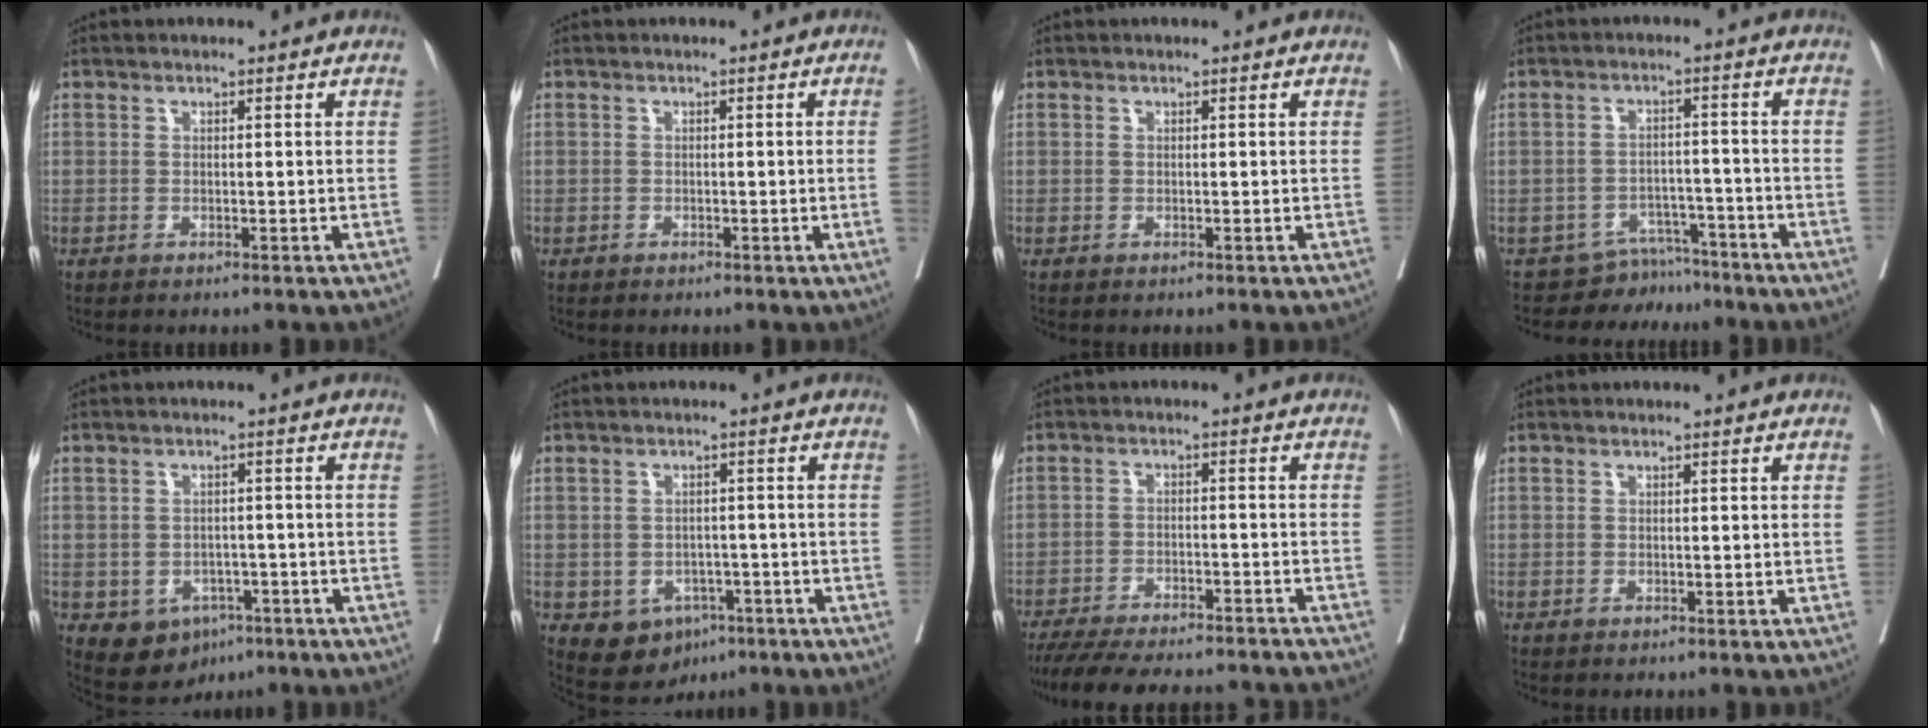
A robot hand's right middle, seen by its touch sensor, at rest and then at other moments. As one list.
[{"total": 1.2, "force": [-0.2, -0.3, 1.1], "torque": [-0.021, 0.000, -0.003]}, {"total": 0.0}, {"total": 5.7, "force": [-5.2, 2.1, -1.1], "torque": [0.020, 0.031, -0.076]}, {"total": 6.2, "force": [-3.1, 4.6, 2.8], "torque": [-0.044, 0.004, -0.034]}, {"total": 6.3, "force": [-3.1, 4.7, 2.9], "torque": [-0.045, 0.004, -0.034]}, {"total": 20.9, "force": [-19.0, 3.3, 8.2], "torque": [-0.154, -0.025, -0.254]}, {"total": 0.0}]